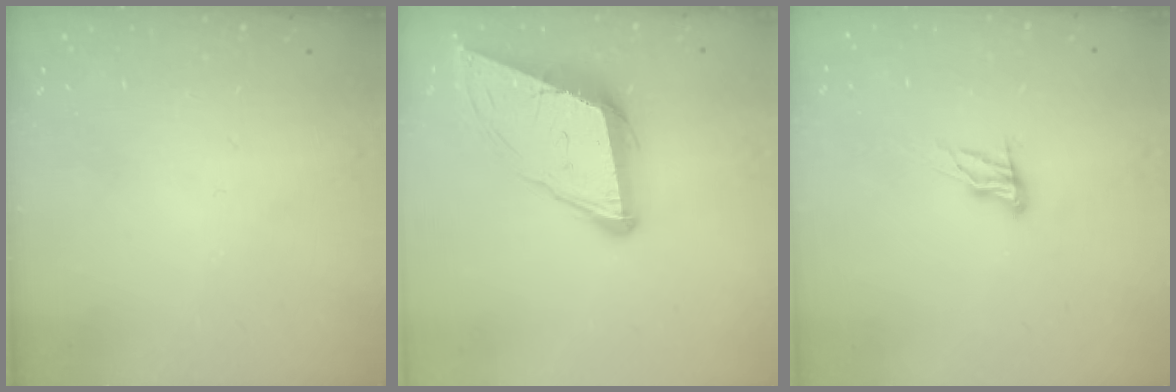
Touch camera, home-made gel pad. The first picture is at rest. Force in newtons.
{"total": 12.6, "press": 12.0, "slide": 3.9}
{"total": 9.2, "press": 8.9, "slide": 2.5}